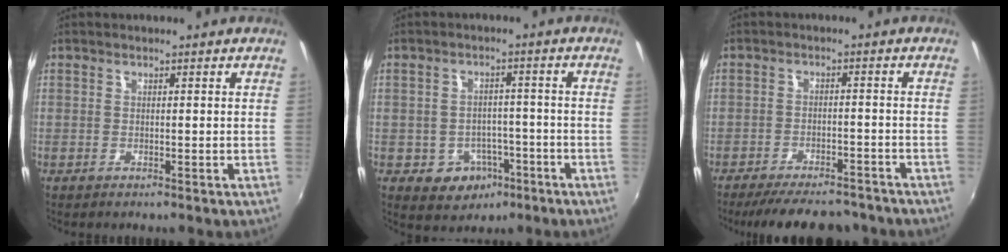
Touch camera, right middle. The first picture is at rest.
{"total": 7.1, "force": [-3.3, 5.8, 2.3], "torque": [-0.052, 0.014, -0.028]}
{"total": 14.3, "force": [-12.2, 4.3, 6.1], "torque": [-0.129, -0.012, -0.167]}